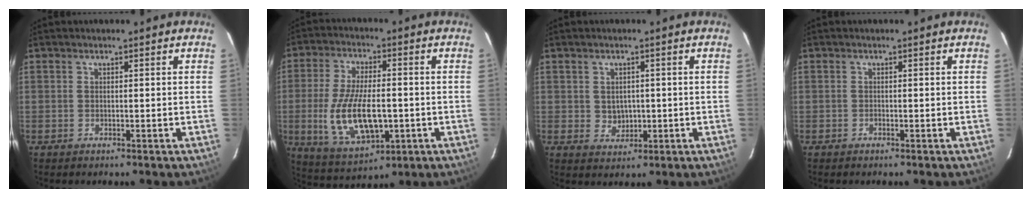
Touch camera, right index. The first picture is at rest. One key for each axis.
{"total": 15.3, "fx": -2.6, "fy": 6.8, "fz": 13.4, "tx": -0.273, "ty": -0.015, "tz": -0.034}
{"total": 3.5, "fx": 0.1, "fy": 3.1, "fz": 1.6, "tx": -0.027, "ty": 0.003, "tz": 0.009}
{"total": 0.0}